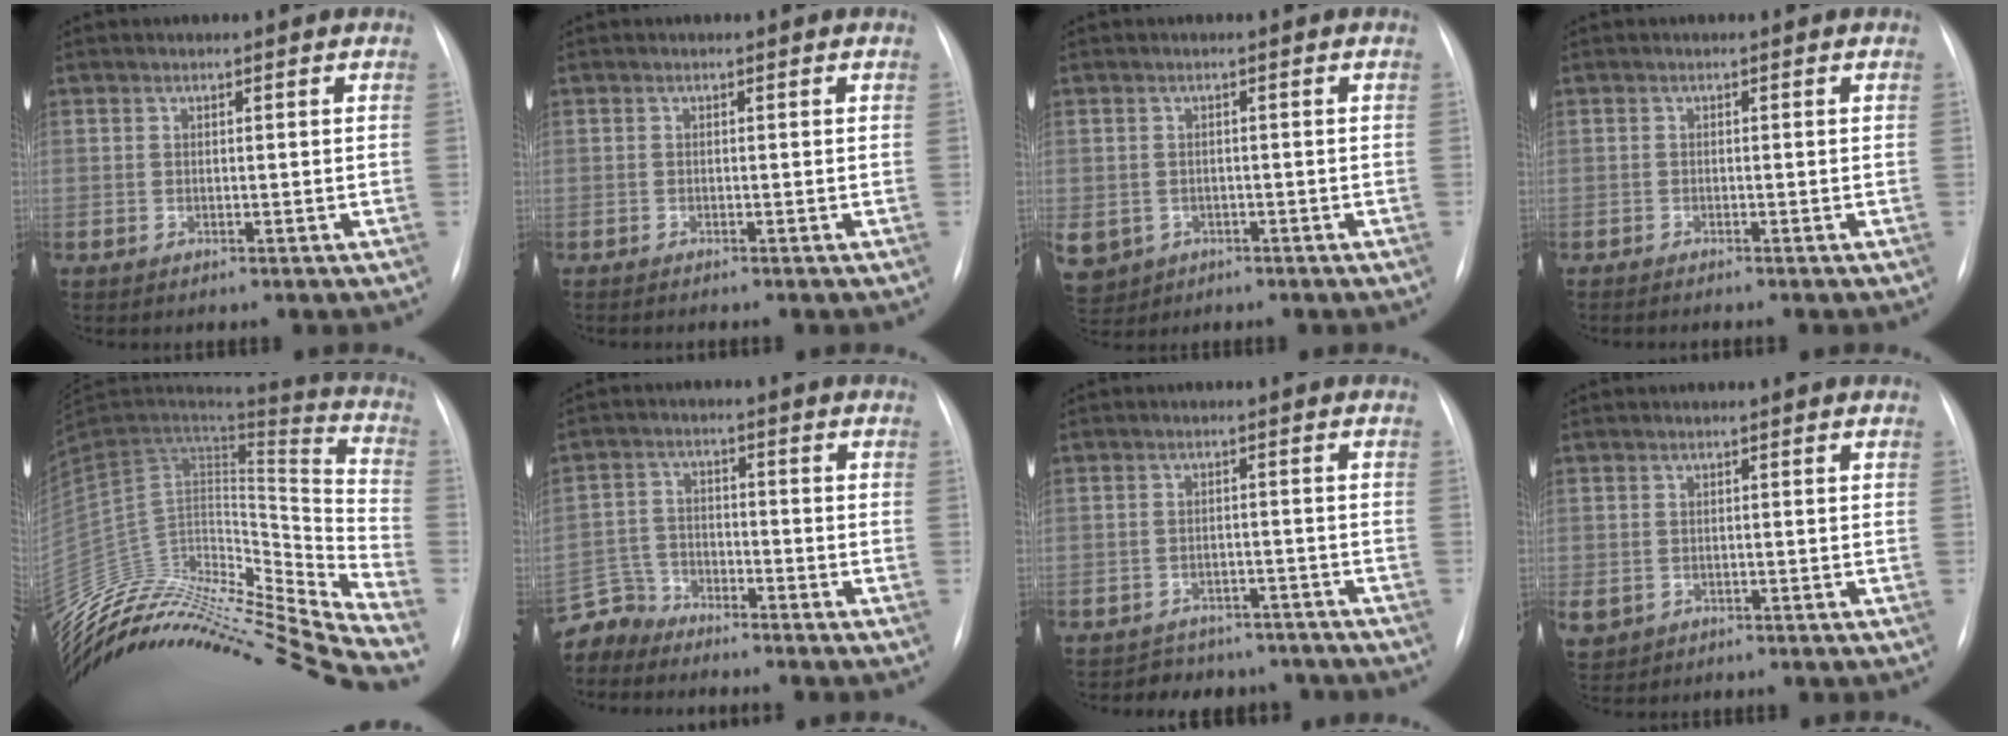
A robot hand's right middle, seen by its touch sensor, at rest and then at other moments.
{"total": 1.0, "force": [-0.9, 0.0, 0.5], "torque": [-0.011, -0.005, -0.009]}
{"total": 11.1, "force": [-4.4, 9.4, 3.8], "torque": [-0.130, -0.002, -0.052]}
{"total": 2.0, "force": [-1.7, 0.0, 1.0], "torque": [-0.017, -0.006, -0.018]}
{"total": 28.3, "force": [-26.2, 2.1, 10.3], "torque": [-0.145, 0.029, -0.408]}
{"total": 5.3, "force": [-5.0, 1.2, -1.1], "torque": [0.017, 0.000, -0.101]}
{"total": 8.2, "force": [-7.1, 4.0, 0.2], "torque": [-0.001, 0.020, -0.081]}
{"total": 3.8, "force": [-1.4, 3.2, 1.4], "torque": [-0.038, -0.002, -0.011]}